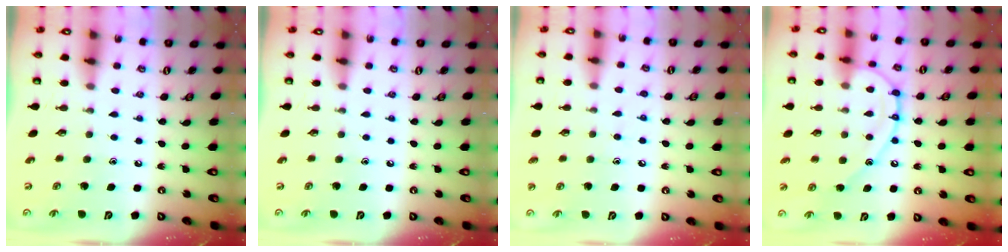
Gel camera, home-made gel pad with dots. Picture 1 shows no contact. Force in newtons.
{"total": 0.0}
{"total": 7.0, "press": 7.0, "slide": 0.9}
{"total": 13.7, "press": 13.6, "slide": 1.4}